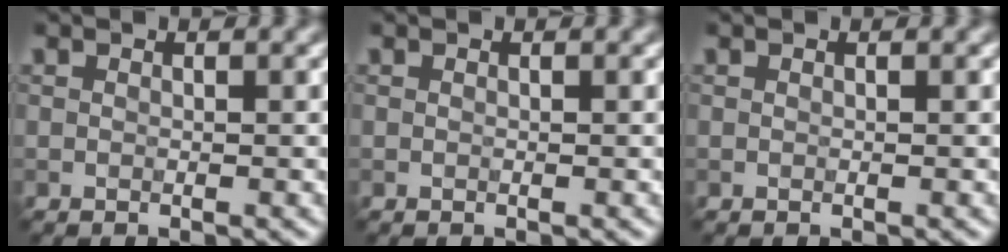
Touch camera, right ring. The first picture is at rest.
{"total": 0.0}
{"total": 0.0}